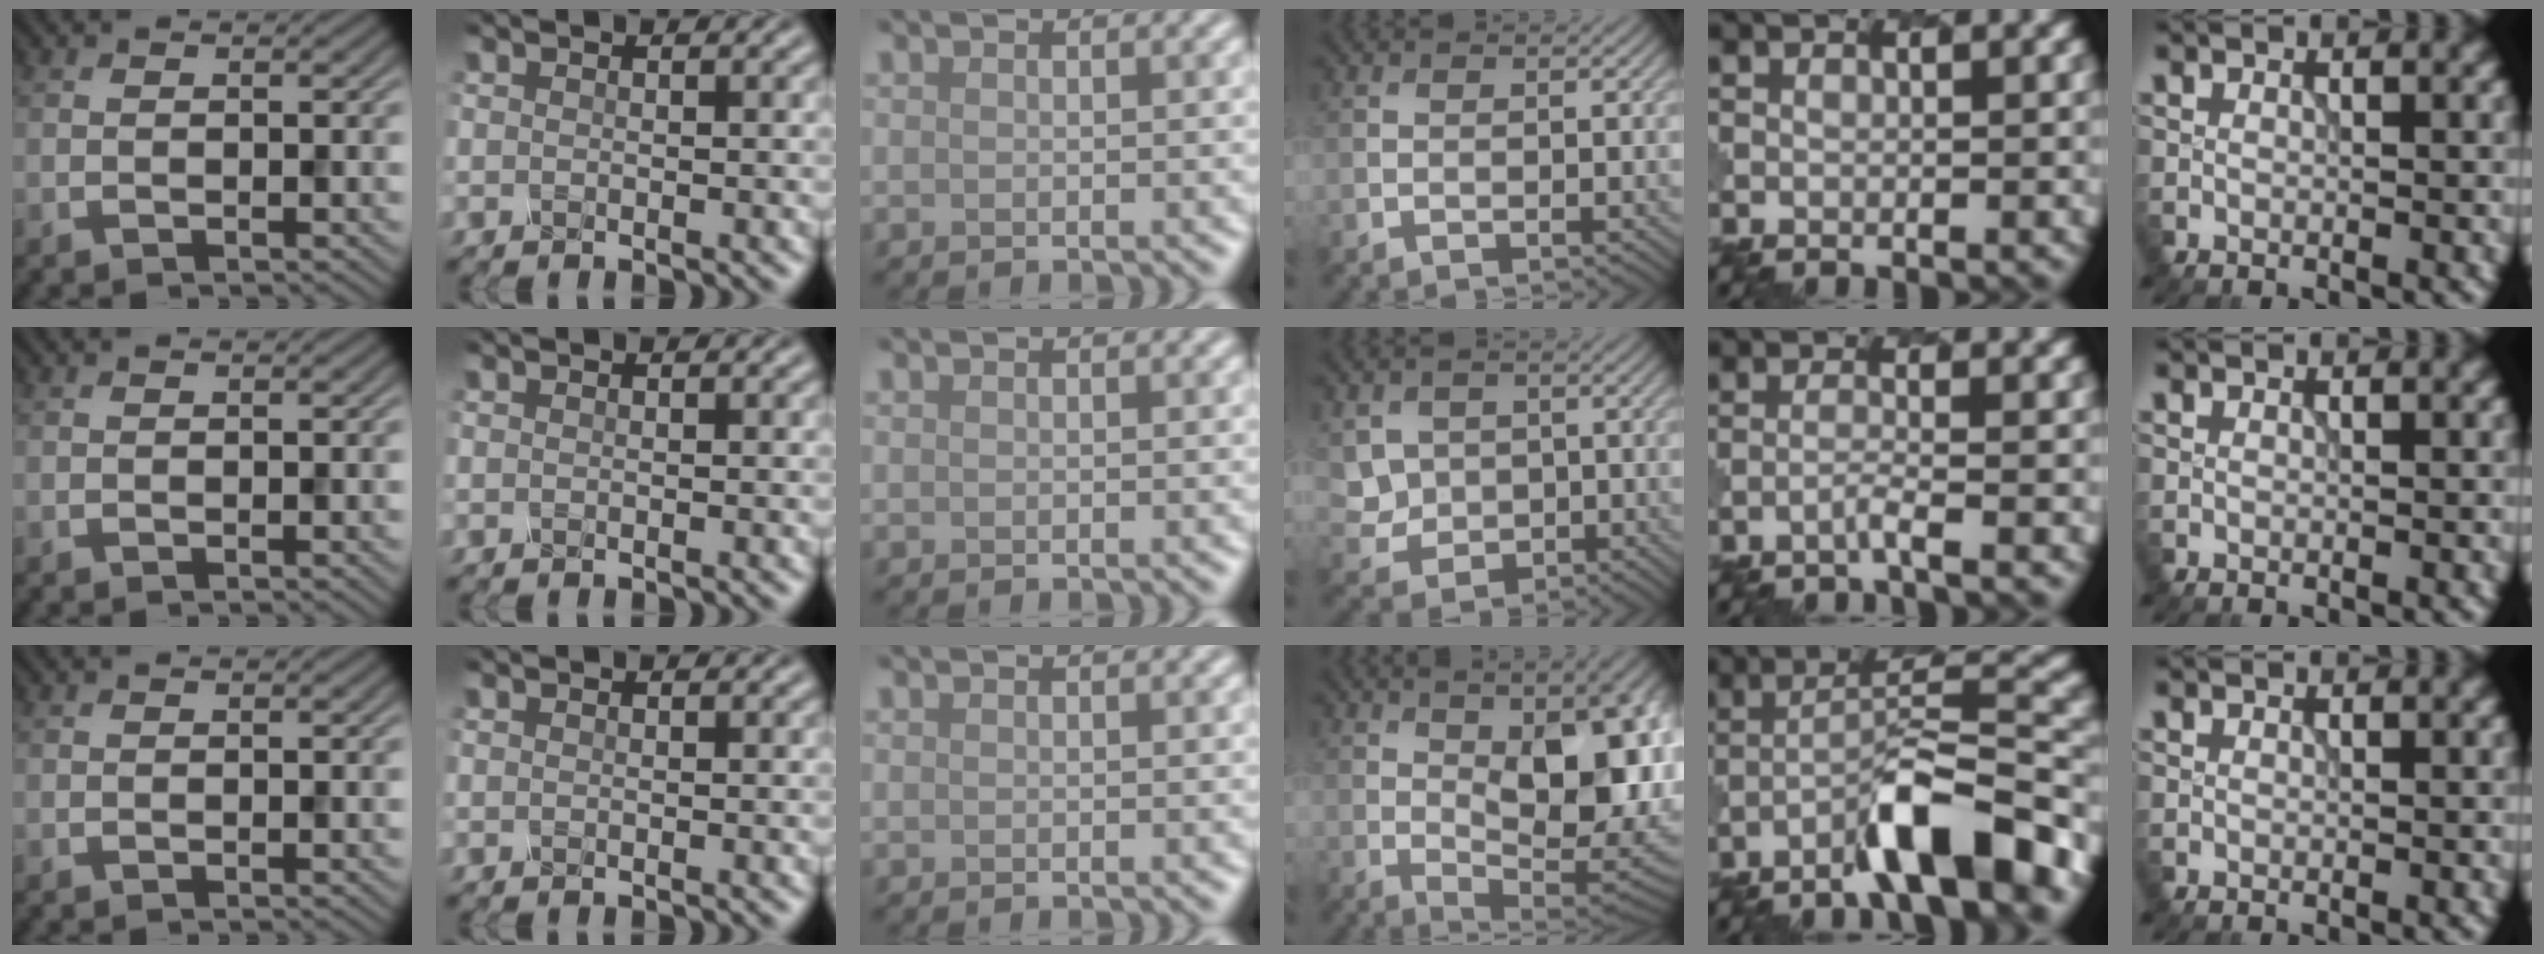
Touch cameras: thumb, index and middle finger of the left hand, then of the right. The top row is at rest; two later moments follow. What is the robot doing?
{"motion": "unscrew", "object": "spray bottle"}